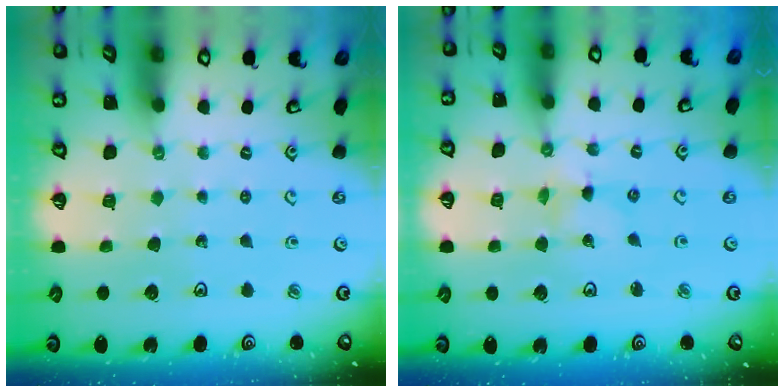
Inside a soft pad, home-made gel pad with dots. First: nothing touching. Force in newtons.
{"total": 1.4, "press": 1.4, "slide": 0.2}